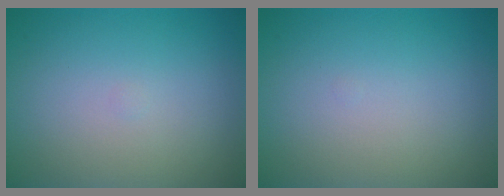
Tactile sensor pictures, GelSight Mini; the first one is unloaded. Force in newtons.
{"total": 0.0}